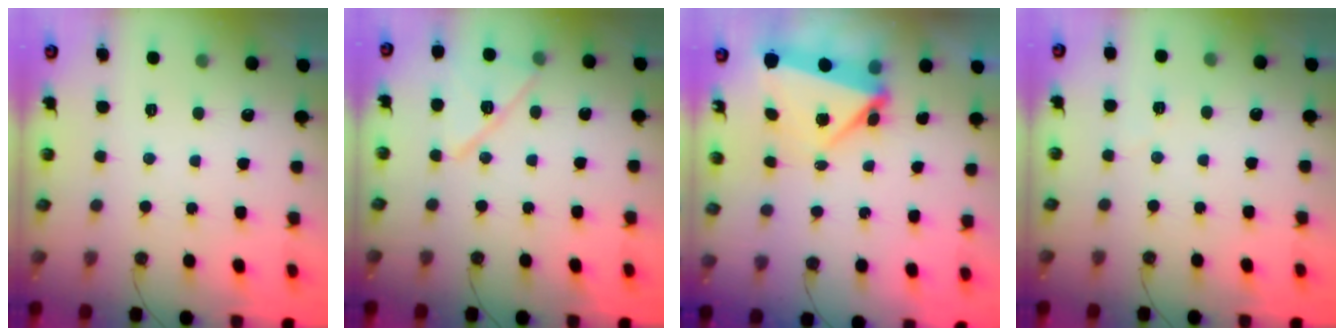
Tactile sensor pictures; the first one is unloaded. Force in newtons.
{"total": 12.7, "press": 12.5, "slide": 2.5}
{"total": 6.0, "press": 5.9, "slide": 0.9}
{"total": 3.7, "press": 3.3, "slide": 1.5}